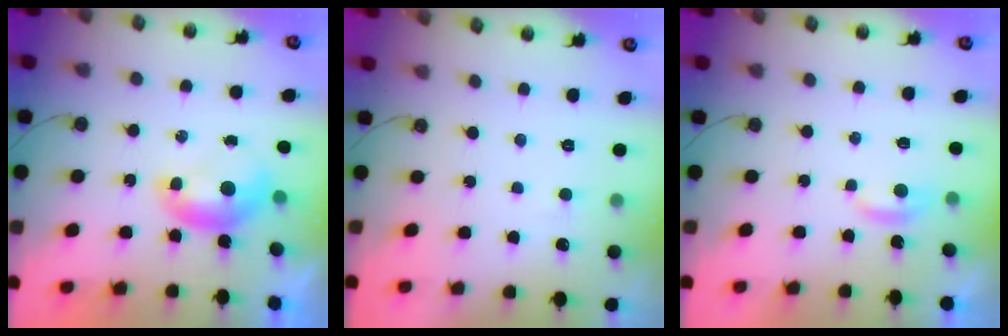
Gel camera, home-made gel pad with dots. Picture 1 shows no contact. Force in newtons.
{"total": 2.8, "press": 2.8, "slide": 0.4}
{"total": 2.3, "press": 2.3, "slide": 0.4}